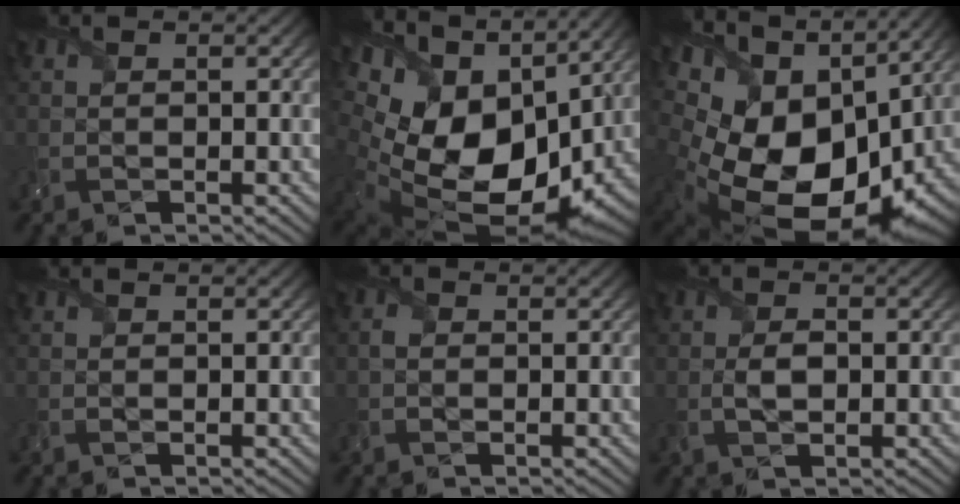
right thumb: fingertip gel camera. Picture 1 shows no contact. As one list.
[{"total": 19.4, "force": [3.0, 13.4, 13.6], "torque": [-0.274, -0.030, 0.092]}, {"total": 20.2, "force": [0.8, 14.1, 14.5], "torque": [-0.296, -0.050, 0.060]}, {"total": 0.0}, {"total": 1.3, "force": [-0.2, 1.0, 0.8], "torque": [-0.021, -0.001, -0.006]}, {"total": 2.6, "force": [-0.3, 1.4, 2.1], "torque": [-0.047, -0.003, -0.005]}]